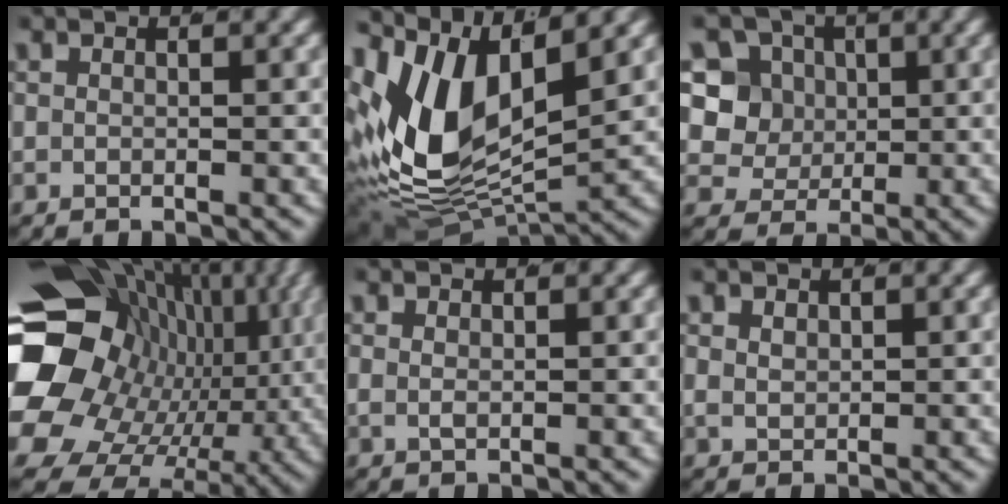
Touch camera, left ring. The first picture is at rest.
{"total": 11.6, "force": [1.1, 7.4, 8.9], "torque": [-0.192, -0.031, 0.037]}
{"total": 12.2, "force": [2.0, 10.8, 5.2], "torque": [-0.129, -0.035, 0.034]}
{"total": 24.0, "force": [1.8, 18.3, 15.5], "torque": [-0.283, -0.040, 0.028]}
{"total": 0.7, "force": [0.1, 0.4, 0.6], "torque": [-0.023, -0.014, 0.011]}
{"total": 0.9, "force": [0.7, 0.6, 0.3], "torque": [-0.013, -0.012, 0.025]}